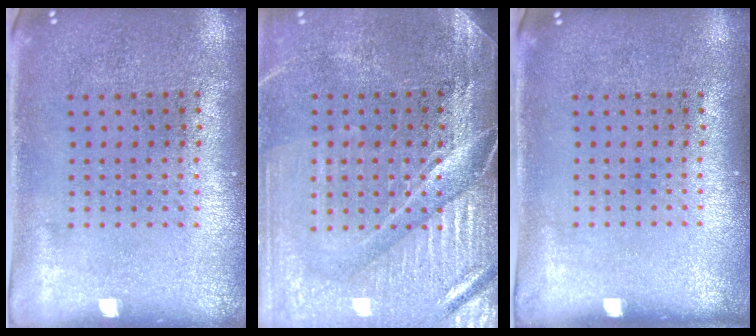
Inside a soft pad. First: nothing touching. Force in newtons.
{"total": 4.4, "press": 3.9, "slide": 1.9}
{"total": 0.0}